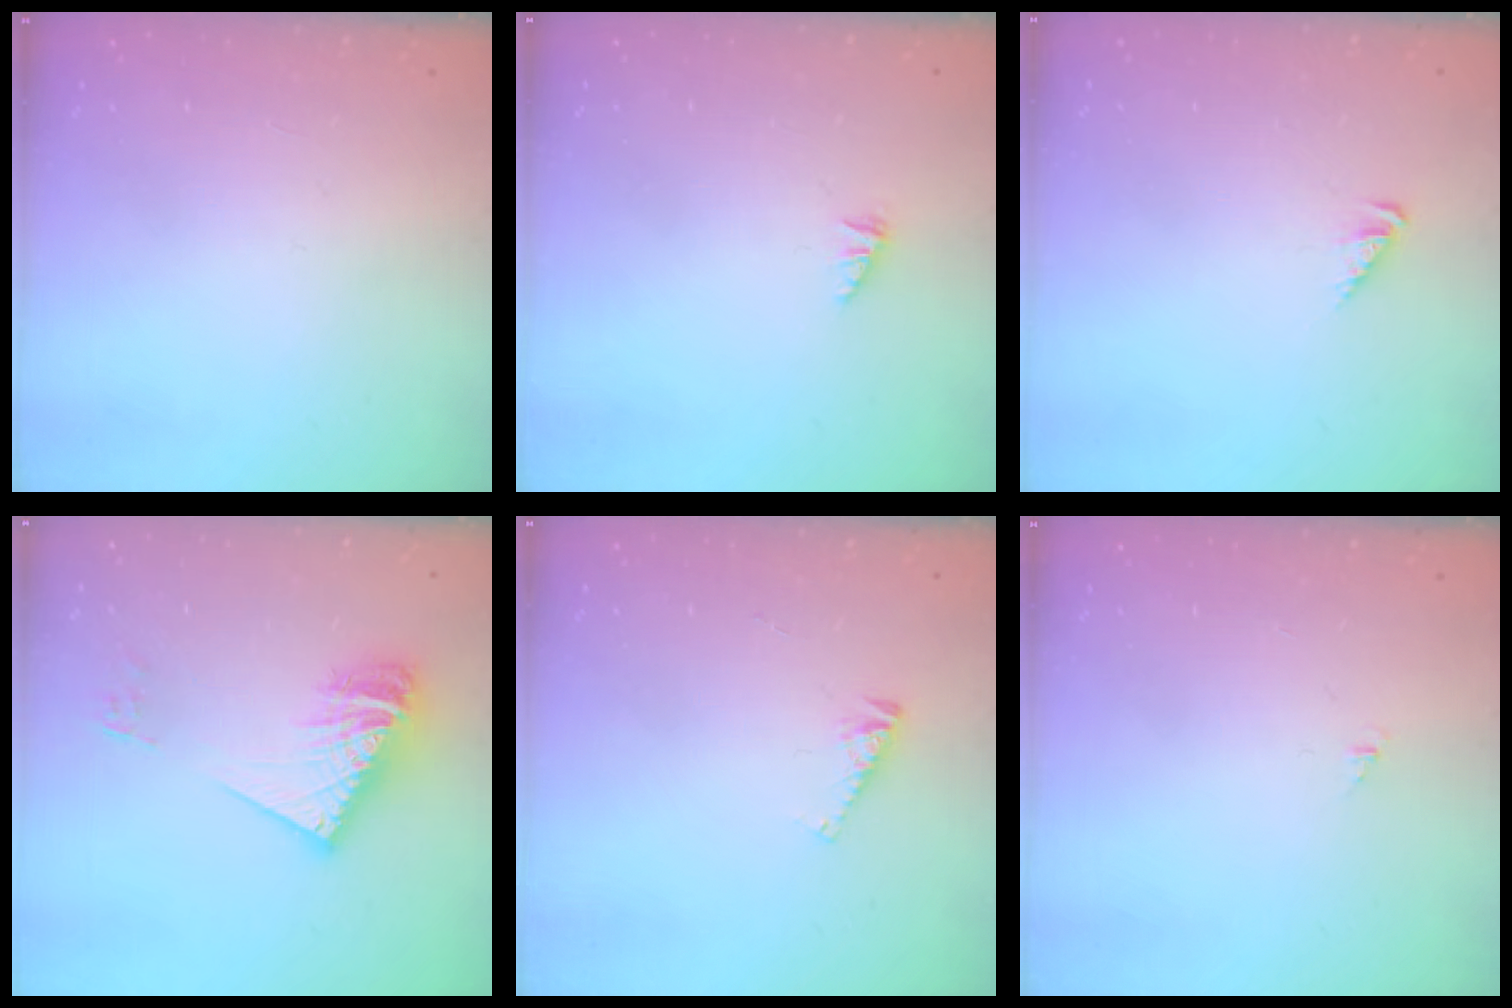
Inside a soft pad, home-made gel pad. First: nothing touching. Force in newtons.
{"total": 0.7, "press": 0.6, "slide": 0.2}
{"total": 3.4, "press": 3.3, "slide": 0.6}
{"total": 14.1, "press": 14.1, "slide": 1.2}
{"total": 4.8, "press": 4.8, "slide": 0.4}
{"total": 0.7, "press": 0.7, "slide": 0.1}